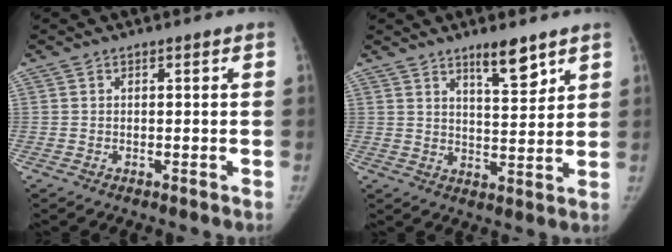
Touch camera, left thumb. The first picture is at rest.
{"total": 6.9, "force": [4.9, 1.8, 4.5], "torque": [-0.054, -0.038, 0.079]}